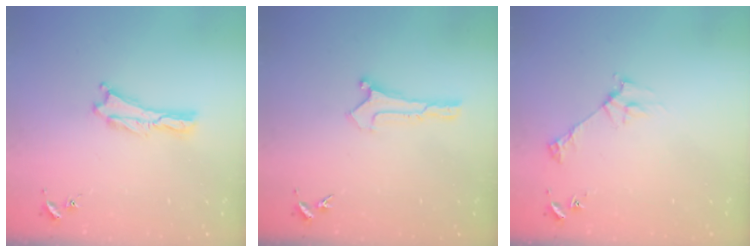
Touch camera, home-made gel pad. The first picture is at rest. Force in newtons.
{"total": 0.0}
{"total": 2.8, "press": 2.8, "slide": 0.3}